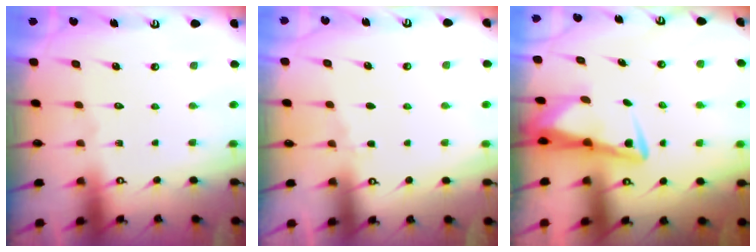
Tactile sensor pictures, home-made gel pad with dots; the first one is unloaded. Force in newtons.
{"total": 2.8, "press": 2.8, "slide": 0.5}
{"total": 3.8, "press": 3.7, "slide": 0.6}